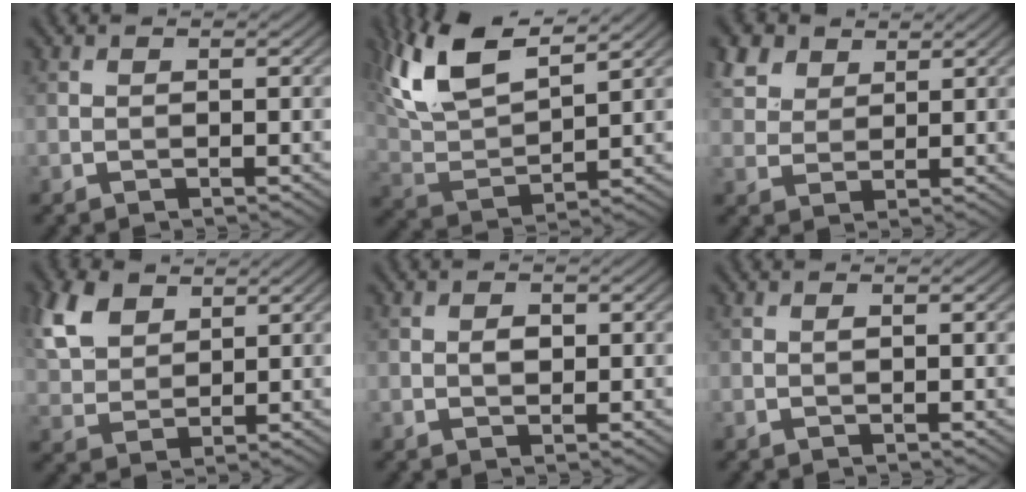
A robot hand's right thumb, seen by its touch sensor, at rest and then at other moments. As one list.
[{"total": 13.0, "force": [8.3, 4.5, 8.9], "torque": [-0.217, 0.022, 0.156]}, {"total": 5.7, "force": [3.6, 3.6, 2.5], "torque": [-0.077, 0.008, 0.074]}, {"total": 7.7, "force": [4.2, 4.8, 4.4], "torque": [-0.127, 0.009, 0.086]}, {"total": 1.4, "force": [0.1, 1.0, 1.0], "torque": [-0.018, 0.000, -0.001]}, {"total": 0.0}]